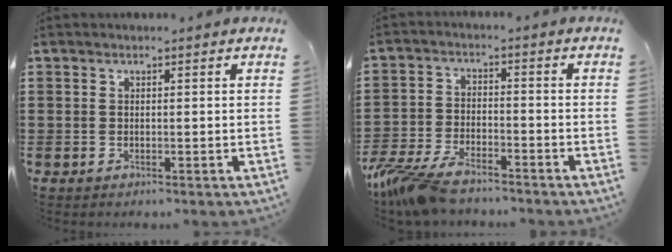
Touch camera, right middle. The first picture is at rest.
{"total": 6.9, "force": [-5.9, 1.7, 3.3], "torque": [-0.090, -0.002, -0.117]}